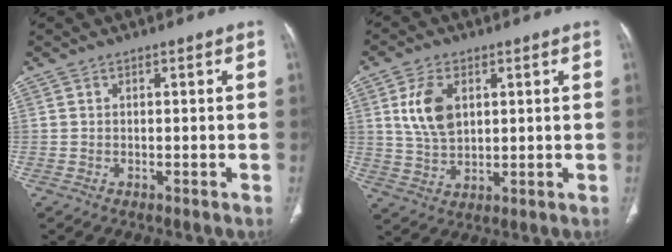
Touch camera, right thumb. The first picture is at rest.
{"total": 8.6, "force": [2.5, 5.3, 6.4], "torque": [-0.116, -0.009, 0.055]}